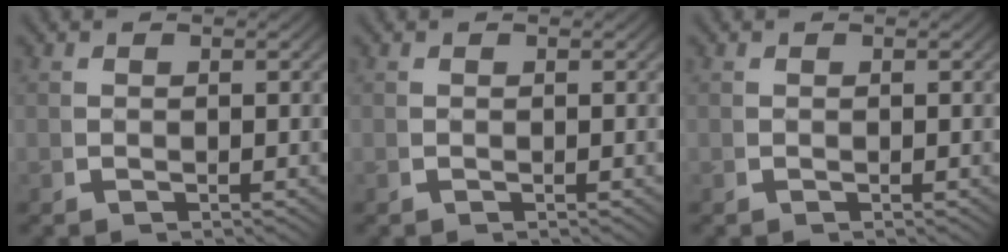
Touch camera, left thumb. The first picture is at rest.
{"total": 0.0}
{"total": 0.0}